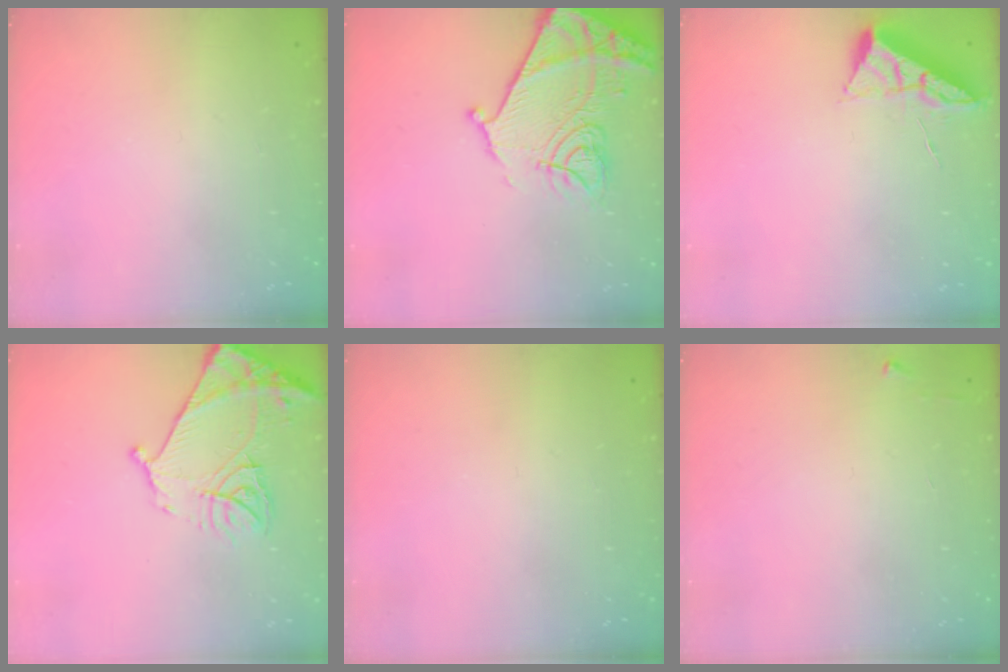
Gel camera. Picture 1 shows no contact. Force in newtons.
{"total": 15.3, "press": 15.3, "slide": 1.6}
{"total": 6.6, "press": 6.6, "slide": 0.7}
{"total": 15.0, "press": 14.9, "slide": 1.6}
{"total": 0.0}
{"total": 3.2, "press": 3.1, "slide": 0.4}